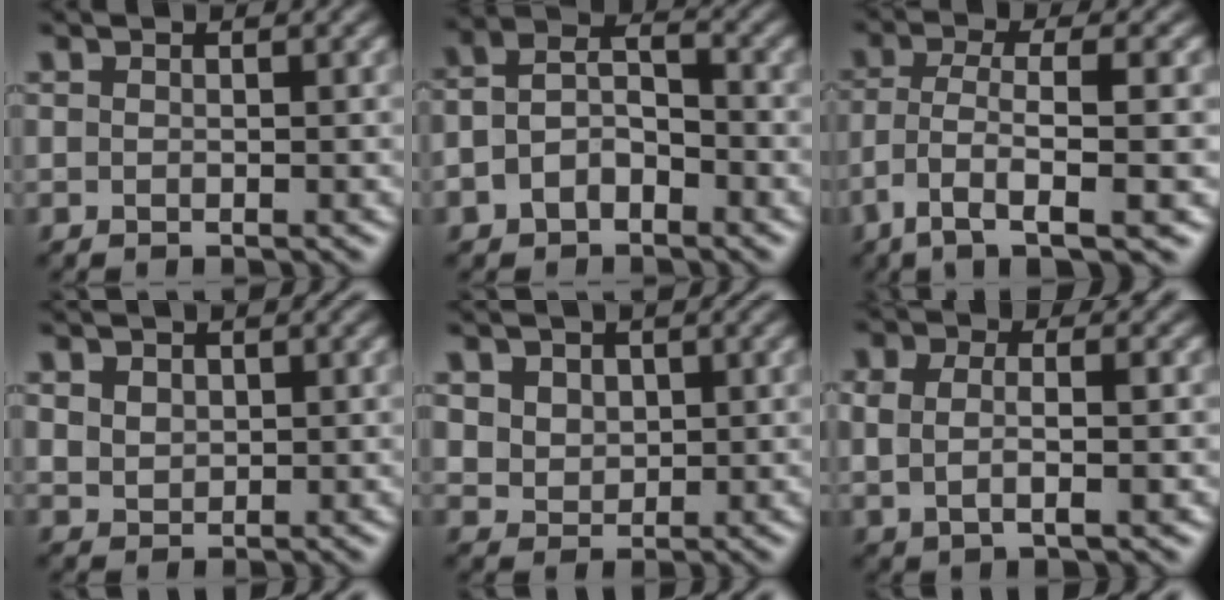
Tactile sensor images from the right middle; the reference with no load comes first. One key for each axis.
{"total": 3.8, "fx": -1.2, "fy": 2.5, "fz": 2.6, "tx": -0.053, "ty": 0.007, "tz": -0.029}
{"total": 5.9, "fx": -2.3, "fy": 1.5, "fz": 5.2, "tx": -0.096, "ty": 0.005, "tz": -0.040}
{"total": 2.1, "fx": 1.1, "fy": 1.6, "fz": 0.9, "tx": -0.021, "ty": 0.007, "tz": 0.020}
{"total": 4.0, "fx": 2.0, "fy": 3.0, "fz": 1.9, "tx": -0.053, "ty": 0.008, "tz": 0.036}
{"total": 4.2, "fx": 0.7, "fy": 2.1, "fz": 3.5, "tx": -0.051, "ty": 0.004, "tz": 0.000}